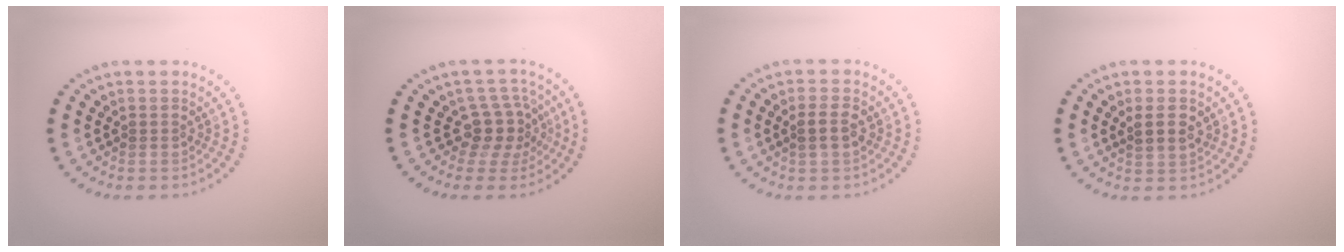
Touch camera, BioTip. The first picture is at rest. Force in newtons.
{"total": 3.3, "press": 2.7, "slide": 2.0}
{"total": 1.5, "press": 1.5, "slide": 0.2}
{"total": 2.3, "press": 2.2, "slide": 0.6}